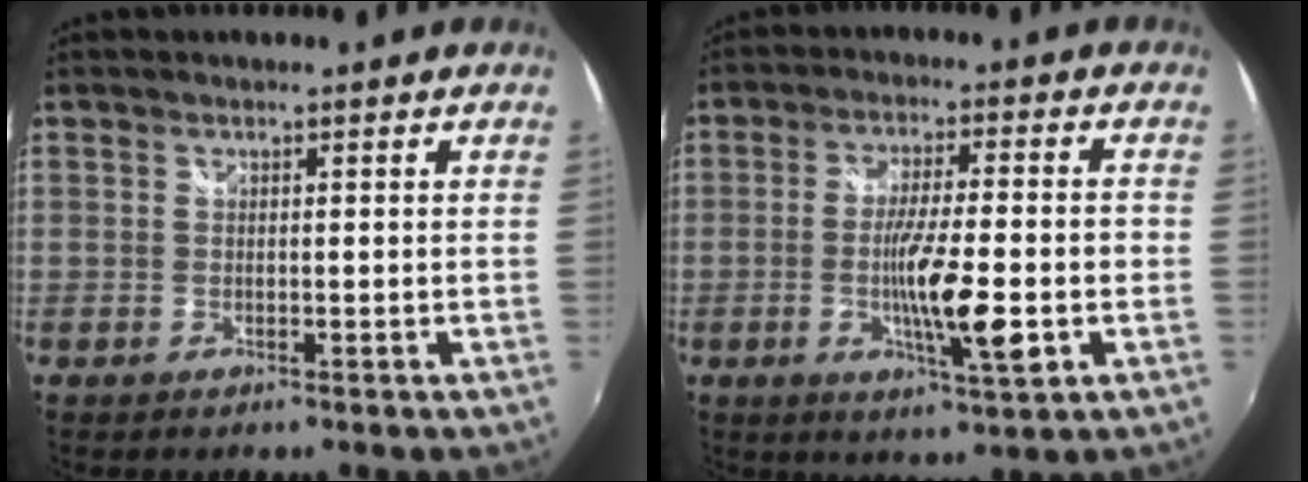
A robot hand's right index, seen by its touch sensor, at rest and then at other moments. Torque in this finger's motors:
{"motor_torque": [2.14, 0.00, 0.67, 0.20]}